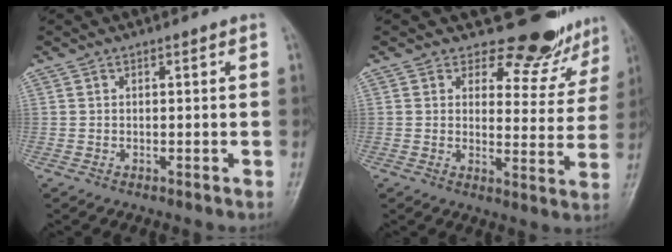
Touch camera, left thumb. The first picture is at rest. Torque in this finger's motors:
{"motor_torque": [0.14, -0.08, -0.21, -0.23, -0.06]}